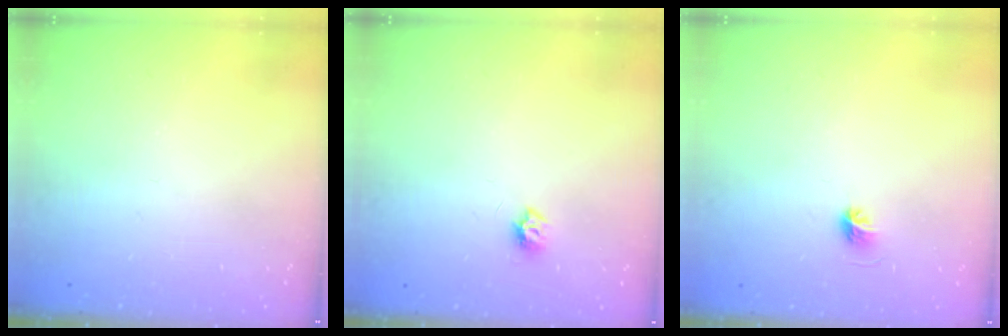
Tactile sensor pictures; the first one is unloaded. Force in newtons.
{"total": 4.6, "press": 4.6, "slide": 0.5}
{"total": 4.2, "press": 3.9, "slide": 1.4}